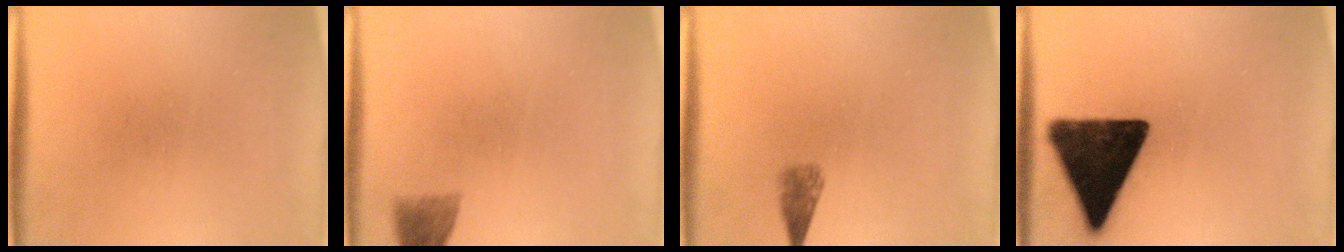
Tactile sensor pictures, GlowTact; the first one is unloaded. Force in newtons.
{"total": 3.0}
{"total": 1.9}
{"total": 16.1}